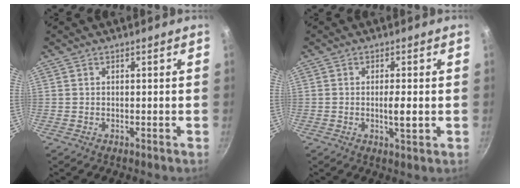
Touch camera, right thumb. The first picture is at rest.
{"total": 3.6, "force": [-0.4, 0.7, 3.5], "torque": [-0.067, -0.003, -0.009]}